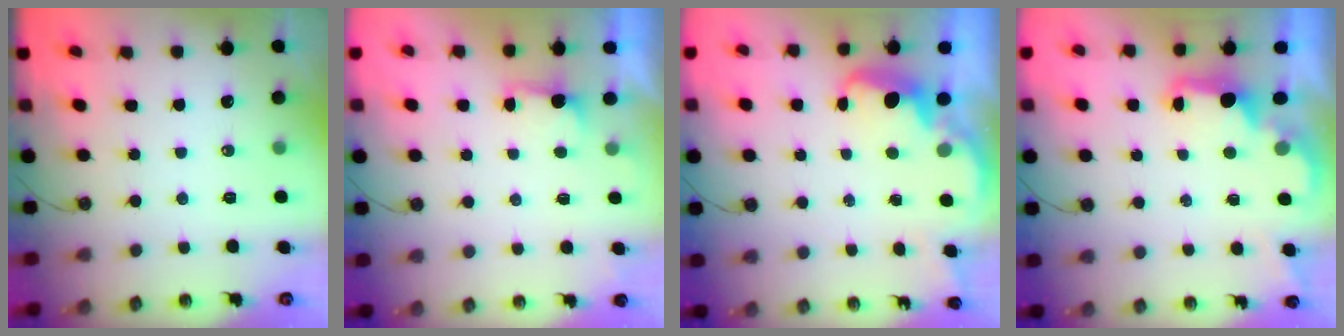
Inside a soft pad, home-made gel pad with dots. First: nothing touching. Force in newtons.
{"total": 1.8, "press": 1.5, "slide": 0.9}
{"total": 3.0, "press": 3.0, "slide": 0.6}
{"total": 2.3, "press": 2.2, "slide": 0.8}